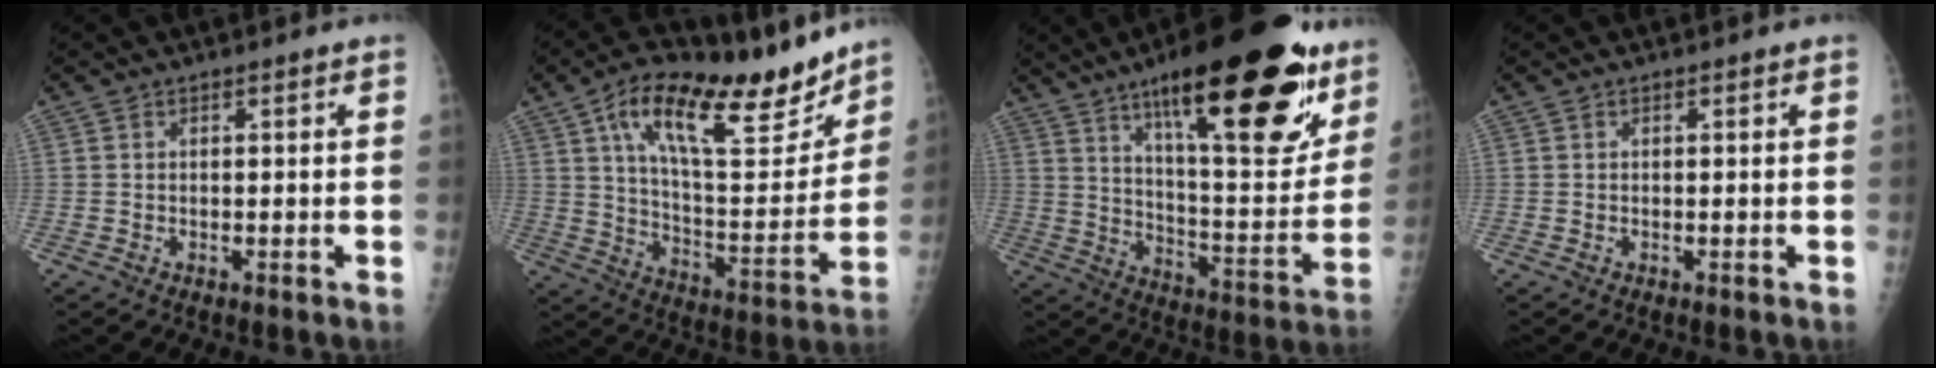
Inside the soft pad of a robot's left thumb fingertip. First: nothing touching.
{"total": 24.3, "force": [15.2, 8.7, 16.8], "torque": [-0.223, -0.051, 0.252]}
{"total": 31.1, "force": [17.9, 9.2, 23.7], "torque": [-0.314, -0.064, 0.276]}
{"total": 0.0}